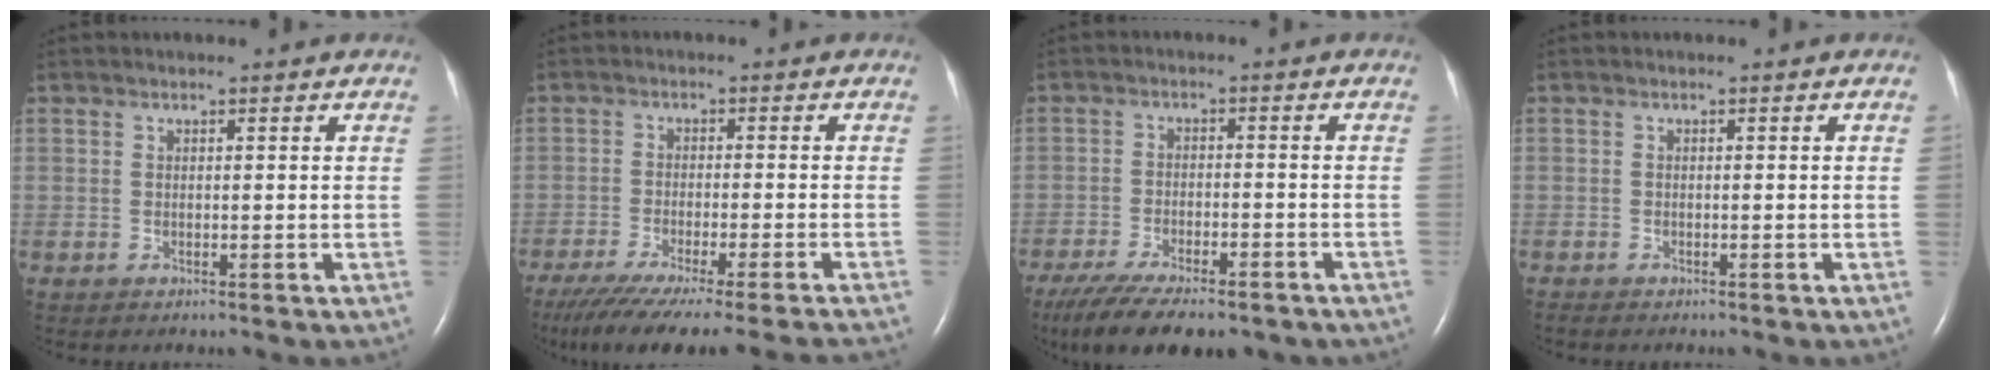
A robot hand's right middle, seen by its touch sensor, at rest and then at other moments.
{"total": 18.3, "force": [-16.0, -0.9, 8.9], "torque": [-0.114, -0.067, -0.232]}
{"total": 16.1, "force": [-12.4, 4.8, 9.0], "torque": [-0.176, -0.024, -0.184]}
{"total": 0.7, "force": [-0.5, -0.3, 0.4], "torque": [-0.005, 0.004, -0.012]}